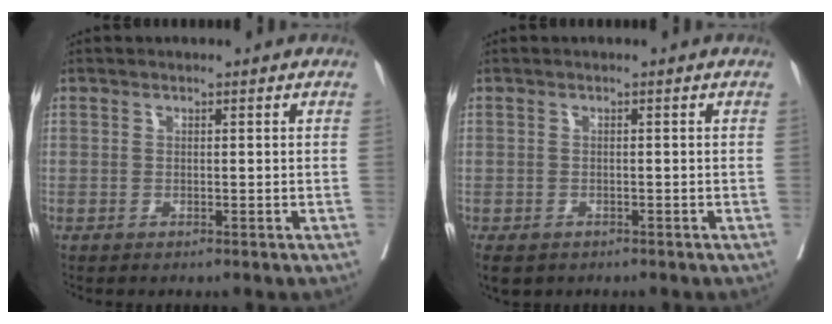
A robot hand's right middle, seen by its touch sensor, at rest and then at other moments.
{"total": 6.7, "force": [-4.0, 4.6, 2.8], "torque": [-0.069, -0.013, -0.054]}